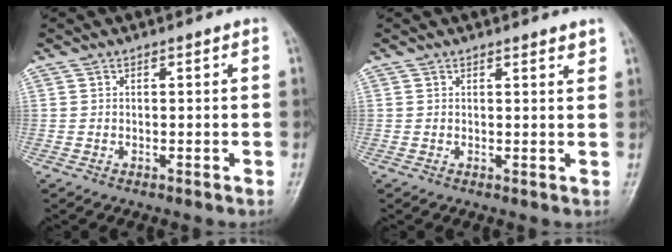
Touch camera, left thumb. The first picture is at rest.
{"total": 1.6, "force": [1.3, 0.3, 0.8], "torque": [-0.006, -0.007, 0.016]}